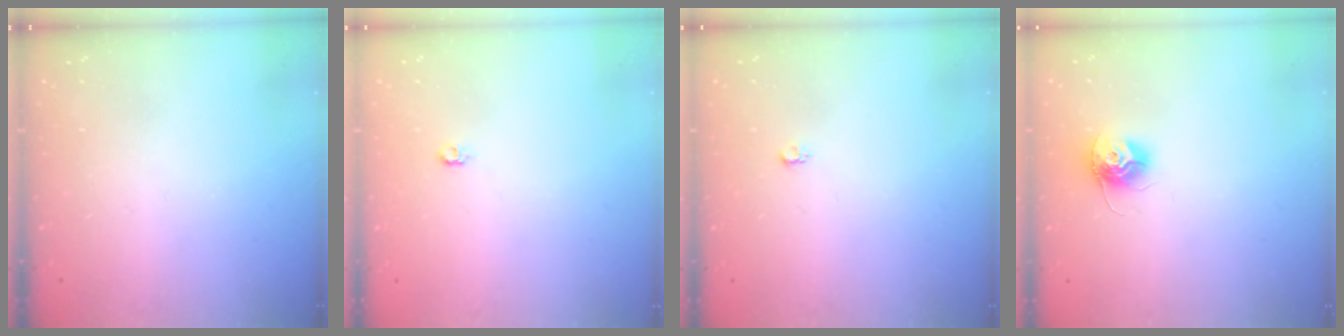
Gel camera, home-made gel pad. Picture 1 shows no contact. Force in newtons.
{"total": 3.7, "press": 3.7, "slide": 0.4}
{"total": 2.6, "press": 2.6, "slide": 0.4}
{"total": 11.2, "press": 11.2, "slide": 0.7}